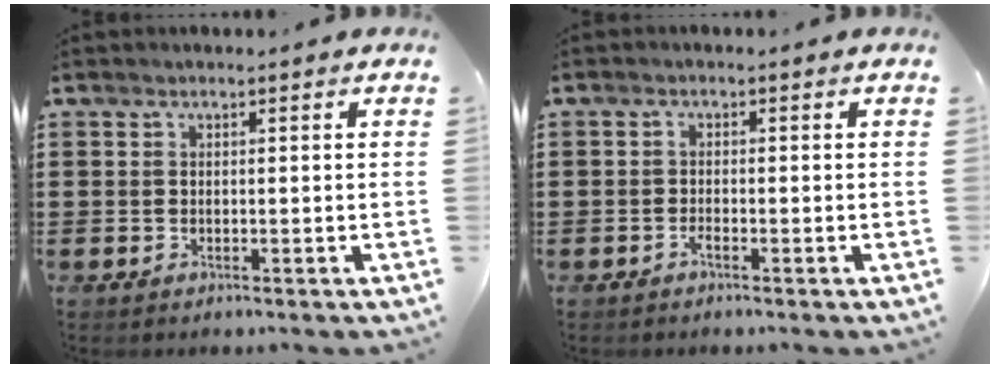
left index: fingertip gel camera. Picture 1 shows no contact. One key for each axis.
{"total": 1.0, "fx": -0.7, "fy": 0.2, "fz": 0.6, "tx": -0.016, "ty": -0.003, "tz": -0.013}